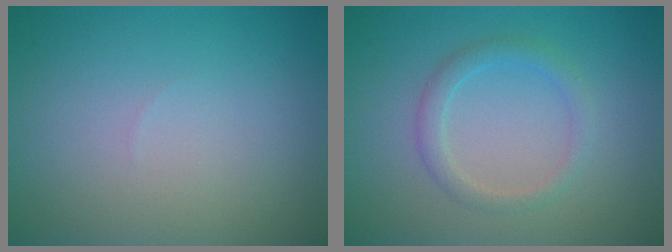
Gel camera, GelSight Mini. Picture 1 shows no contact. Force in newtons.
{"total": 2.0, "press": 2.0, "slide": 0.1}